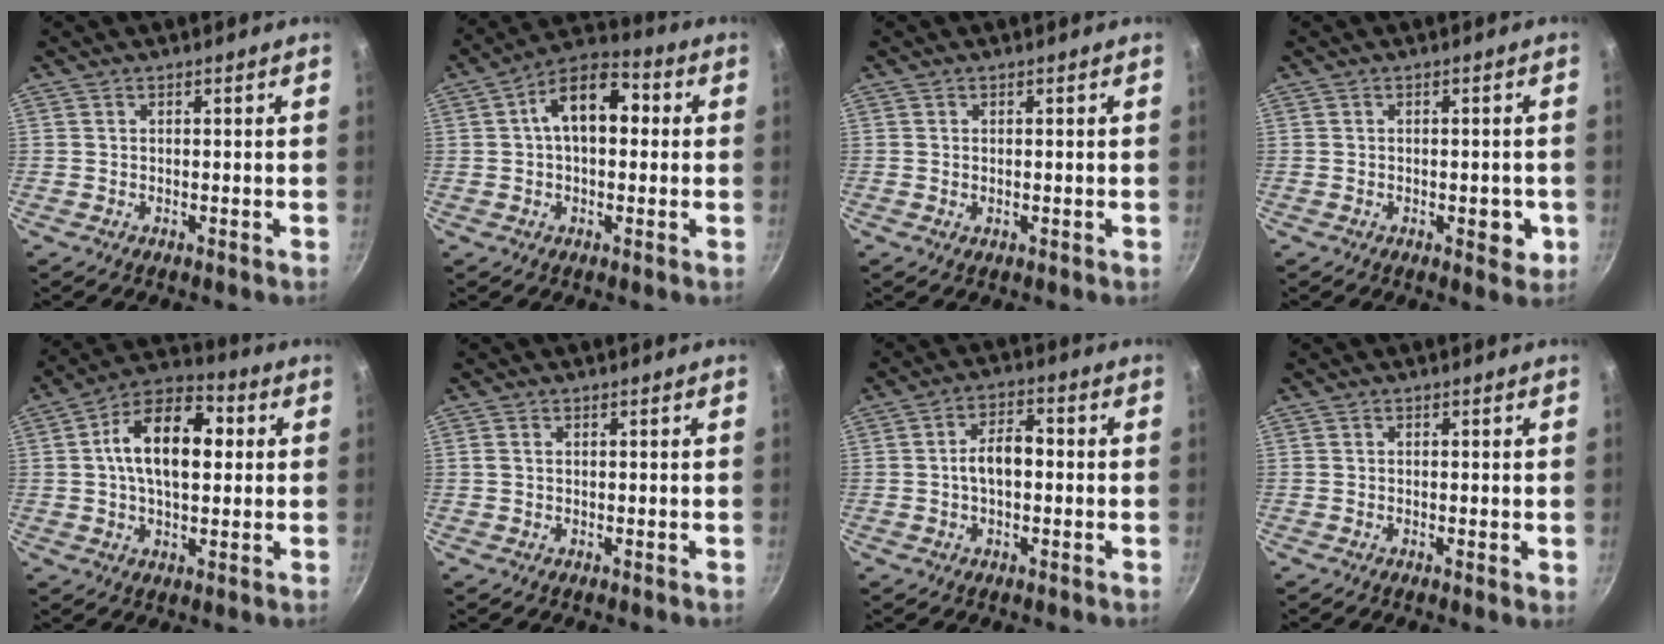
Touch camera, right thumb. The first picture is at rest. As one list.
[{"total": 11.8, "force": [1.7, 6.9, 9.5], "torque": [-0.133, 0.033, 0.016]}, {"total": 0.6, "force": [-0.1, 0.3, 0.4], "torque": [-0.010, -0.001, 0.001]}, {"total": 4.1, "force": [-1.2, 2.0, 3.4], "torque": [-0.027, 0.003, -0.011]}, {"total": 15.0, "force": [2.1, 8.5, 12.2], "torque": [-0.187, 0.022, 0.026]}, {"total": 1.1, "force": [0.2, 0.7, 0.8], "torque": [-0.019, 0.003, 0.006]}, {"total": 6.3, "force": [-0.3, 3.5, 5.2], "torque": [-0.085, 0.020, -0.012]}, {"total": 0.9, "force": [-0.1, 0.1, 0.9], "torque": [-0.014, -0.005, -0.002]}]